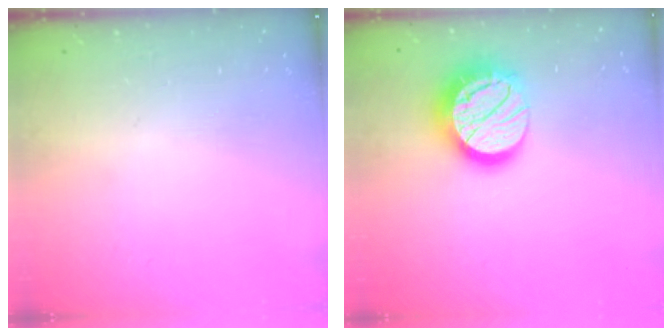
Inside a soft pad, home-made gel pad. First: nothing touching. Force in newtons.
{"total": 17.9, "press": 17.9, "slide": 1.0}